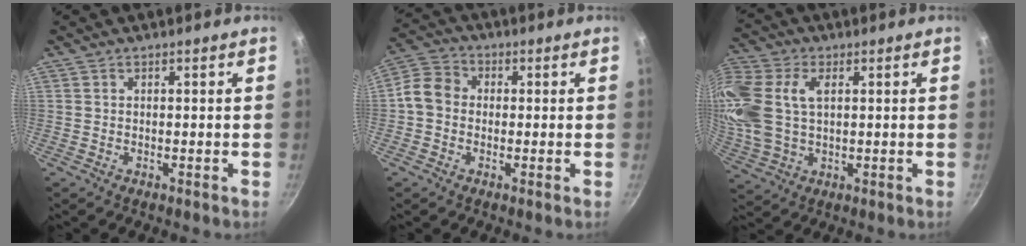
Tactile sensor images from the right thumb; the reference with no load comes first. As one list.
[{"total": 6.8, "force": [-0.4, 5.7, 3.6], "torque": [-0.056, 0.024, -0.021]}, {"total": 19.2, "force": [3.7, 12.4, 14.2], "torque": [-0.365, 0.019, 0.074]}]